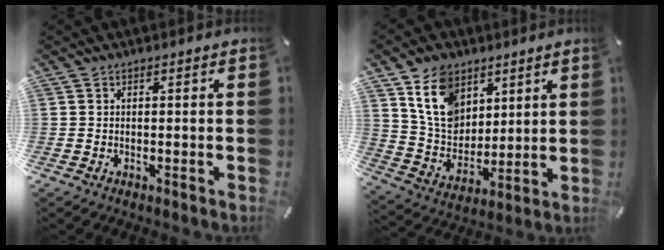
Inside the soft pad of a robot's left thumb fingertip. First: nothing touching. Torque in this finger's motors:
{"motor_torque": [0.59, 0.44, 1.39, -1.38, 0.17]}